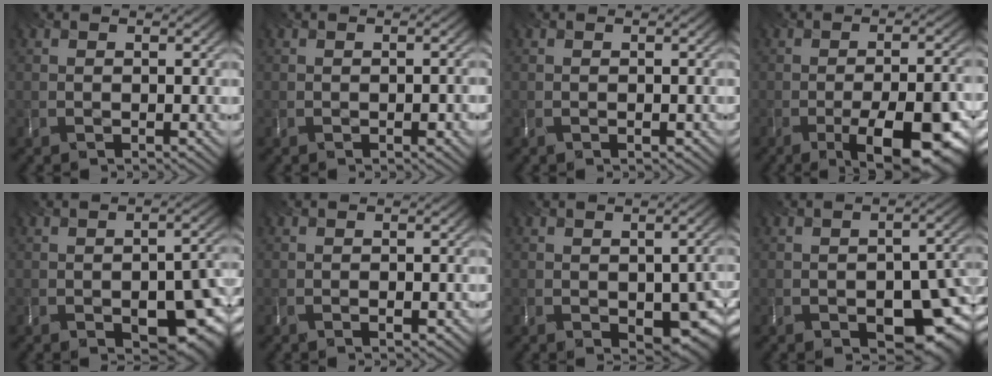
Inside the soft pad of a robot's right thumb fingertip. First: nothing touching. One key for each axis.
{"total": 1.6, "fx": -0.8, "fy": 0.6, "fz": 1.3, "tx": -0.018, "ty": -0.004, "tz": -0.004}
{"total": 0.8, "fx": -0.5, "fy": 0.4, "fz": 0.5, "tx": -0.005, "ty": -0.005, "tz": 0.001}
{"total": 12.5, "fx": -5.8, "fy": 4.2, "fz": 10.2, "tx": -0.133, "ty": -0.019, "tz": -0.076}
{"total": 10.9, "fx": -4.5, "fy": 5.7, "fz": 8.1, "tx": -0.111, "ty": -0.046, "tz": -0.050}
{"total": 1.5, "fx": -0.8, "fy": 0.7, "fz": 1.1, "tx": -0.010, "ty": -0.005, "tz": 0.000}
{"total": 9.9, "fx": -3.7, "fy": 5.8, "fz": 7.1, "tx": -0.088, "ty": -0.049, "tz": -0.024}
{"total": 11.2, "fx": -5.1, "fy": 6.5, "fz": 7.6, "tx": -0.101, "ty": -0.050, "tz": -0.058}